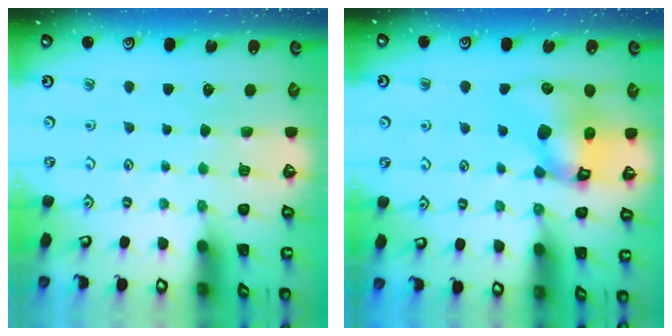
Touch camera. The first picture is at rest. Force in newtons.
{"total": 12.7, "press": 12.6, "slide": 1.7}